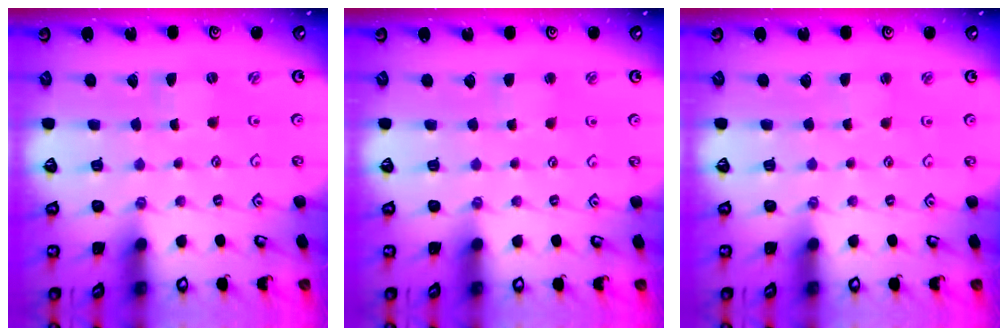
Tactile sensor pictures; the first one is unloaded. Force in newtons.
{"total": 2.5, "press": 2.5, "slide": 0.3}
{"total": 1.3, "press": 1.2, "slide": 0.3}